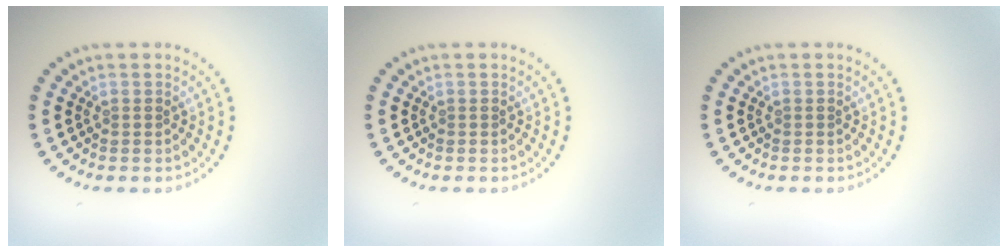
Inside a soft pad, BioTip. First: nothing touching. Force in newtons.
{"total": 0.0}
{"total": 0.0}